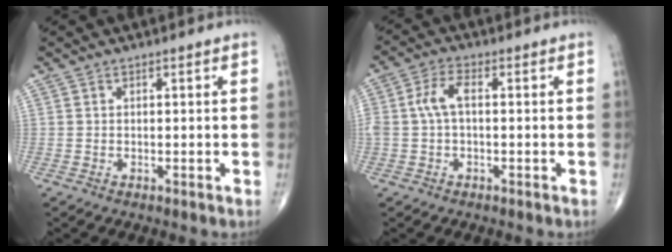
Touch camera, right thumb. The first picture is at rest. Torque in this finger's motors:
{"motor_torque": [0.15, 0.09, 0.62, 0.08, 0.12]}